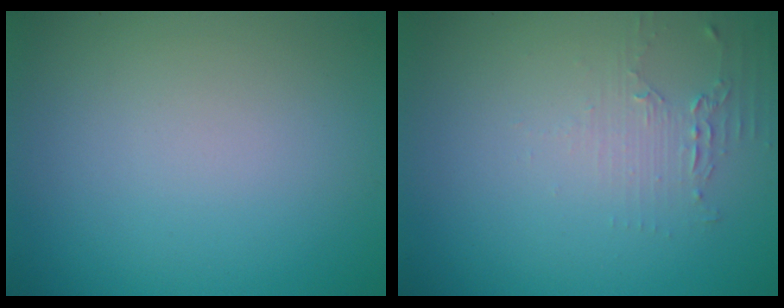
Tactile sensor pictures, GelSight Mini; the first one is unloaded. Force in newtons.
{"total": 1.5, "press": 1.5, "slide": 0.4}